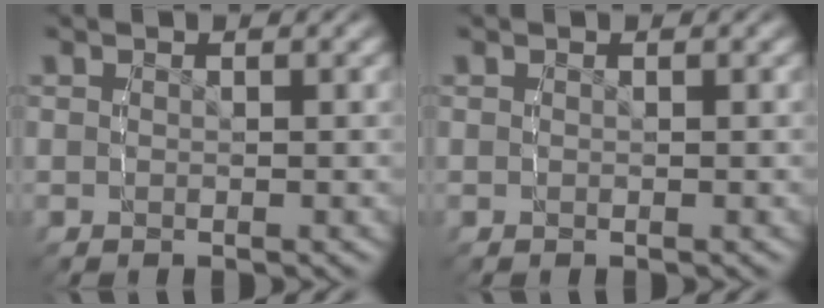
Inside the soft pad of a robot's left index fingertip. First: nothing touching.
{"total": 0.0}